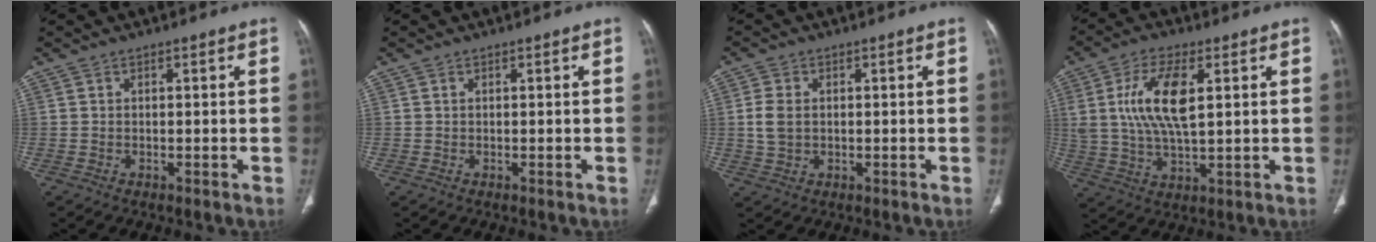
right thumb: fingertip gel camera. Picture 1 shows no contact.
{"total": 0.0}
{"total": 4.5, "force": [0.3, 3.2, 3.1], "torque": [-0.068, 0.004, 0.008]}
{"total": 12.5, "force": [3.1, 5.4, 10.9], "torque": [-0.221, -0.007, 0.061]}